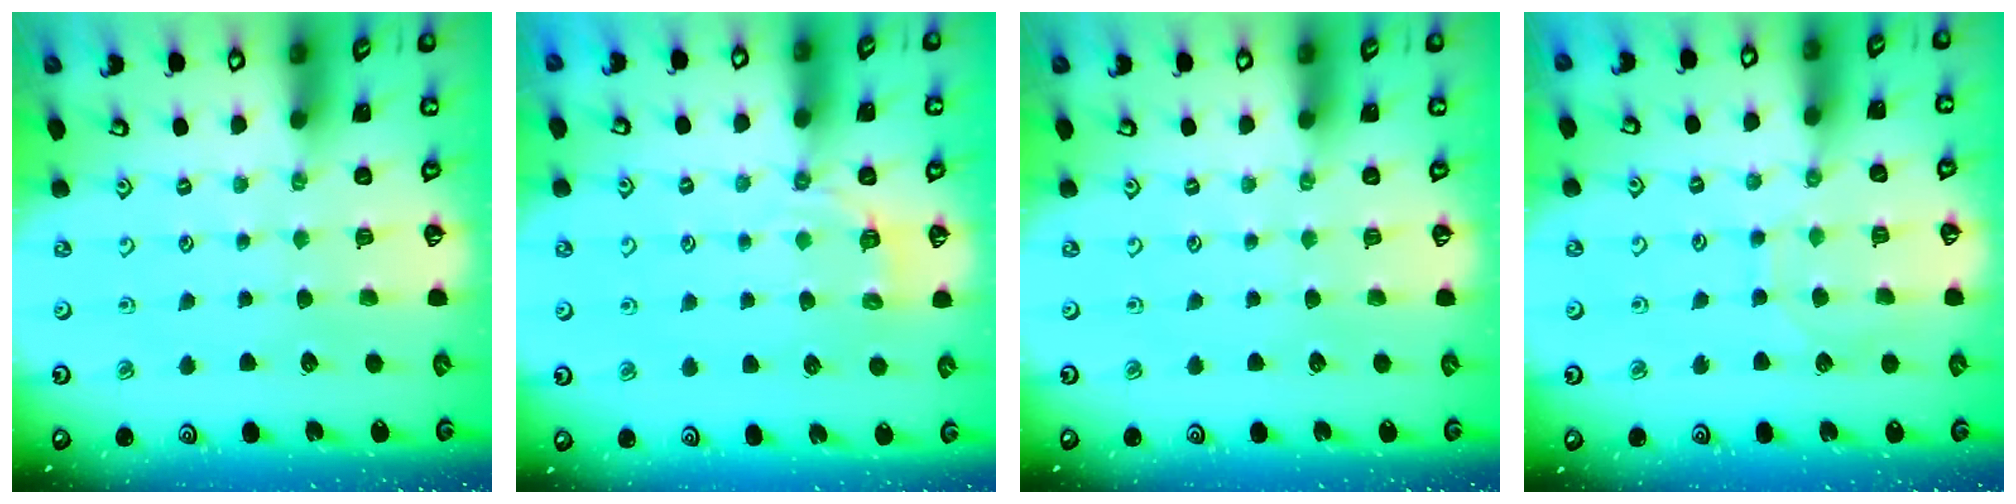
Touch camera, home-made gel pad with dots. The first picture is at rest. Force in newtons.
{"total": 3.7, "press": 2.9, "slide": 2.2}
{"total": 0.0}
{"total": 5.6, "press": 5.6, "slide": 0.5}